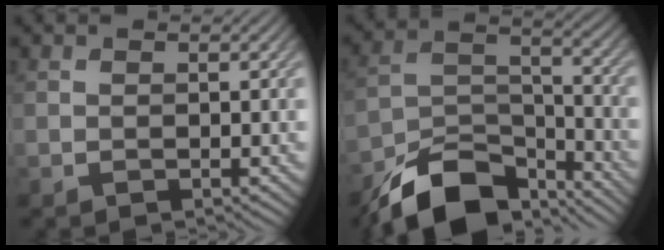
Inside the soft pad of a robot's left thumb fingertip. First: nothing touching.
{"total": 13.5, "force": [-10.2, 5.6, 6.8], "torque": [-0.133, -0.012, -0.184]}